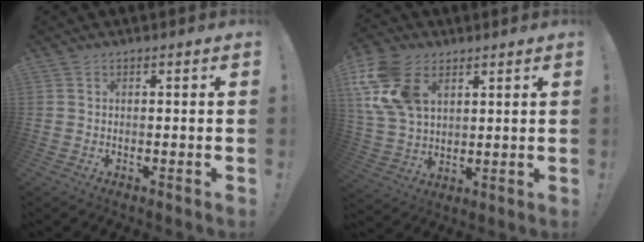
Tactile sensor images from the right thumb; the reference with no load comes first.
{"total": 17.1, "force": [6.6, 11.5, 10.7], "torque": [-0.220, -0.021, 0.126]}